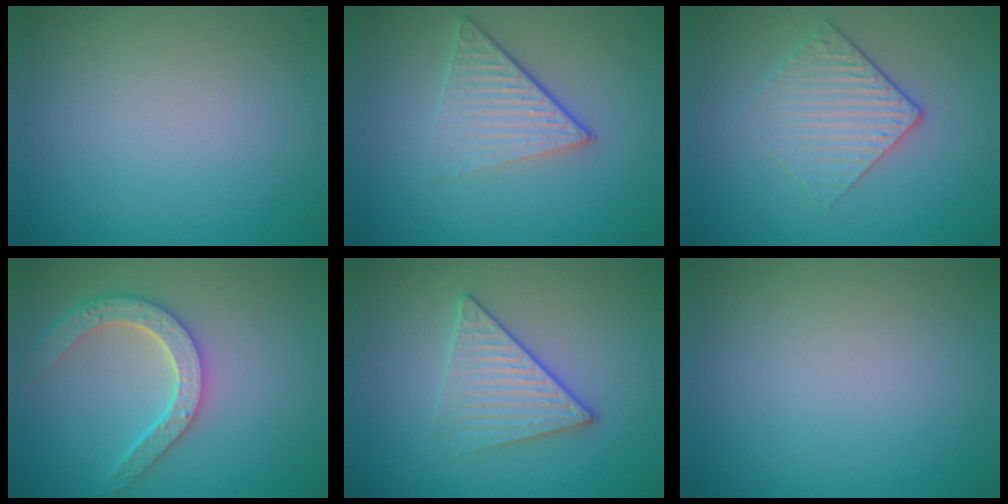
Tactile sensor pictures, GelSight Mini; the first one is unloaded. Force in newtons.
{"total": 4.0, "press": 2.6, "slide": 3.1}
{"total": 3.0, "press": 2.6, "slide": 1.6}
{"total": 4.6, "press": 3.8, "slide": 2.7}
{"total": 3.2, "press": 3.0, "slide": 1.2}
{"total": 0.0}